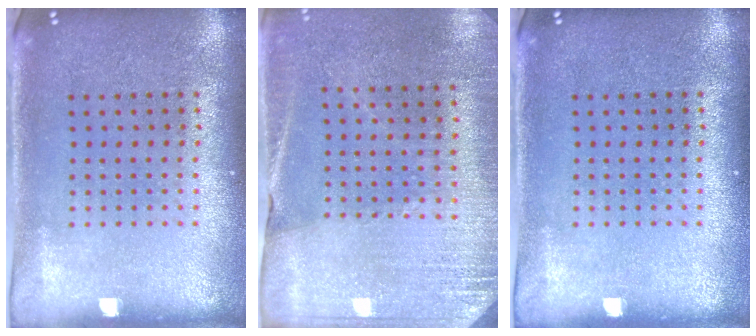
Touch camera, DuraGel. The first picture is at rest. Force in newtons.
{"total": 2.6, "press": 2.5, "slide": 0.6}
{"total": 0.0}